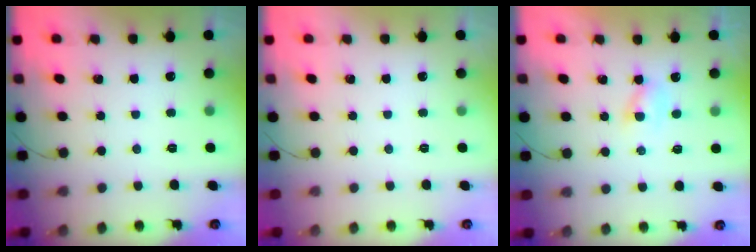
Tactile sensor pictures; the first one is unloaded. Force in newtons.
{"total": 0.0}
{"total": 2.0, "press": 1.8, "slide": 0.9}